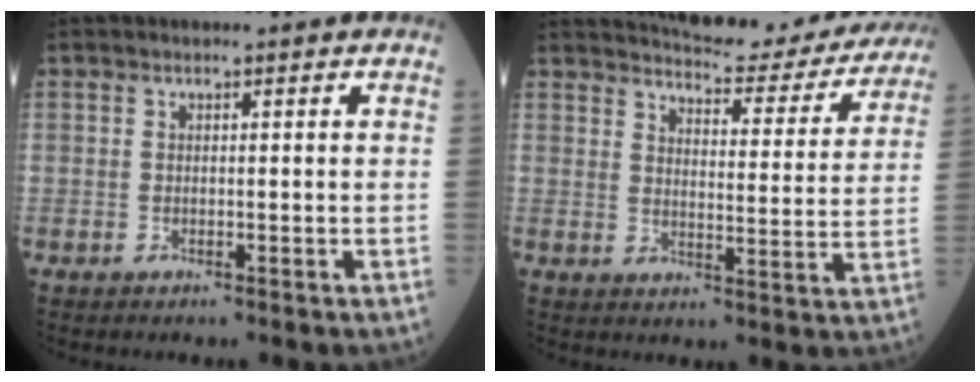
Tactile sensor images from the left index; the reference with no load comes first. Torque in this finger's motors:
{"motor_torque": [0.27, -0.36, 0.03, 0.01]}